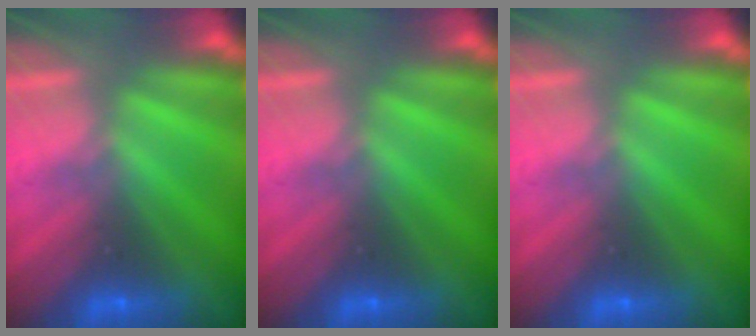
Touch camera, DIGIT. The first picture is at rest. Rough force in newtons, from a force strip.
{"total": 0.0}
{"total": 0.0}